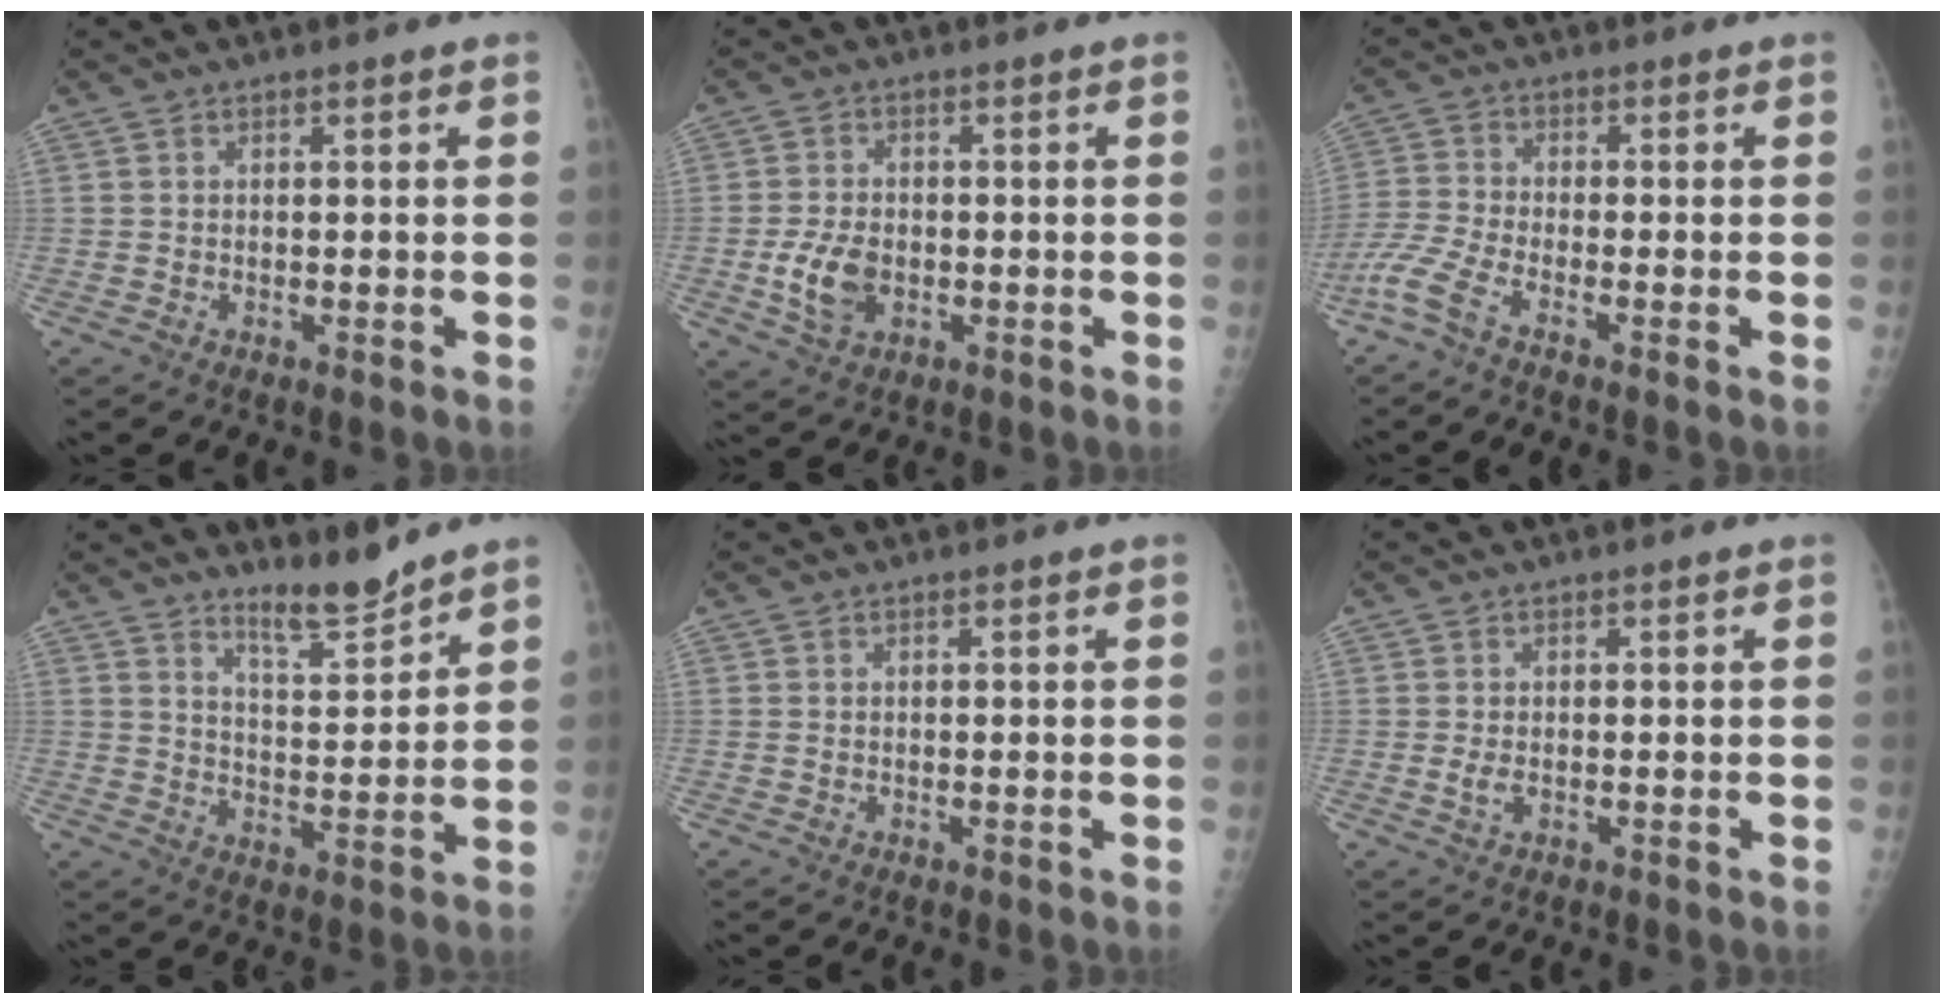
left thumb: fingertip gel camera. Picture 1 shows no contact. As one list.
[{"total": 6.4, "force": [-1.4, 4.3, 4.5], "torque": [-0.079, 0.001, -0.022]}, {"total": 5.7, "force": [-4.0, 0.9, 4.0], "torque": [-0.105, 0.001, -0.097]}, {"total": 6.7, "force": [6.0, 0.8, 2.7], "torque": [-0.031, -0.059, 0.105]}, {"total": 0.0}, {"total": 1.5, "force": [0.0, 0.9, 1.2], "torque": [-0.023, -0.003, 0.003]}]